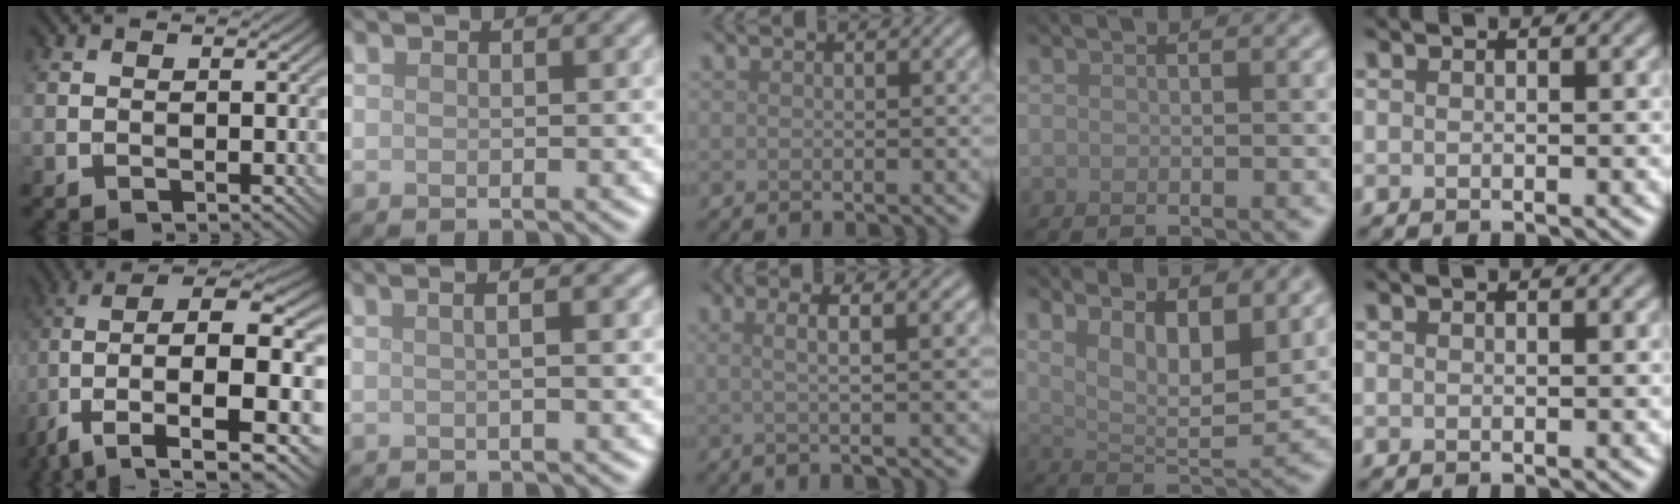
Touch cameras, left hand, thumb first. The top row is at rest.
{"thumb": {"total": 15.7, "force": [0.0, 8.1, 13.5], "torque": [-0.277, -0.027, 0.024]}, "index": {"total": 4.2, "force": [1.3, 1.9, 3.5], "torque": [-0.022, 0.020, -0.009]}, "middle": {"total": 4.5, "force": [1.0, 1.0, 4.3], "torque": [-0.065, 0.008, 0.013]}, "ring": {"total": 8.6, "force": [4.1, 3.3, 6.8], "torque": [-0.113, -0.004, 0.070]}}